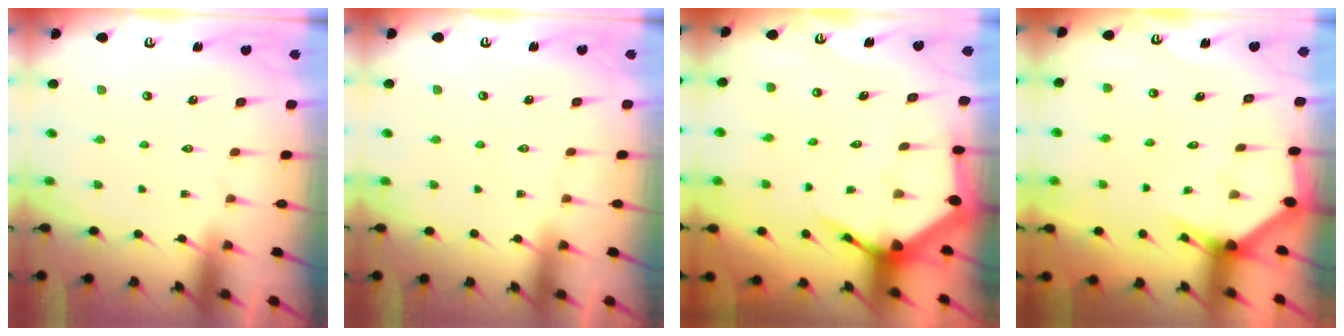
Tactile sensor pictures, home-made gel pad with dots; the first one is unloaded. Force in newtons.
{"total": 0.0}
{"total": 6.2, "press": 6.2, "slide": 0.7}
{"total": 3.0, "press": 3.0, "slide": 0.1}